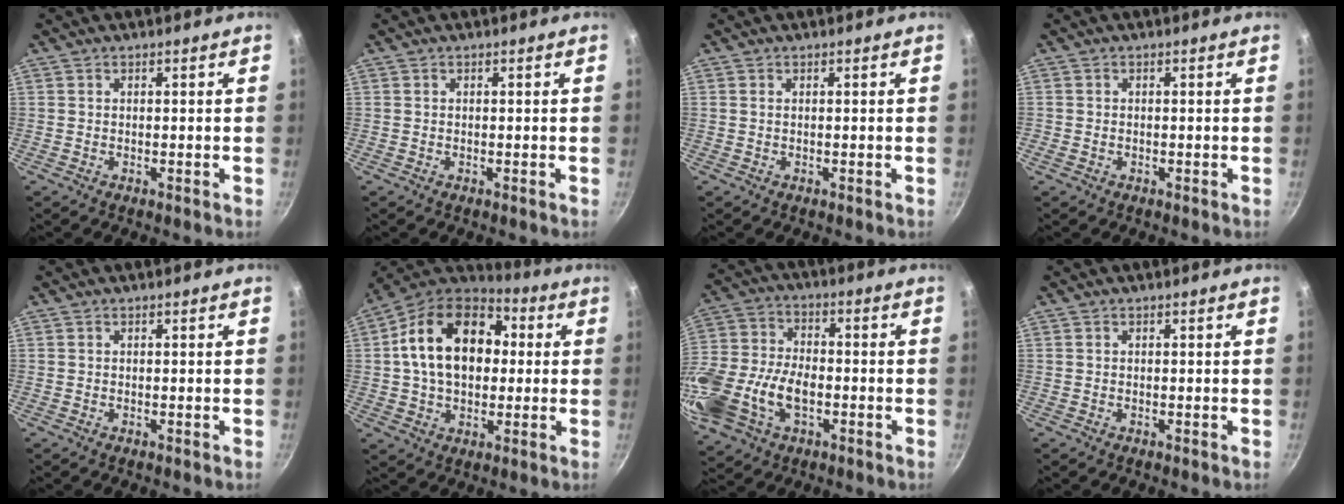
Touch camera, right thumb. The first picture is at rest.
{"total": 0.0}
{"total": 0.0}
{"total": 1.0, "force": [-0.5, 0.8, 0.3], "torque": [-0.006, 0.002, -0.009]}
{"total": 0.0}
{"total": 19.9, "force": [2.6, 13.8, 14.0], "torque": [-0.210, 0.030, 0.029]}
{"total": 20.1, "force": [-5.8, 12.8, 14.4], "torque": [-0.316, 0.020, -0.109]}
{"total": 0.0}